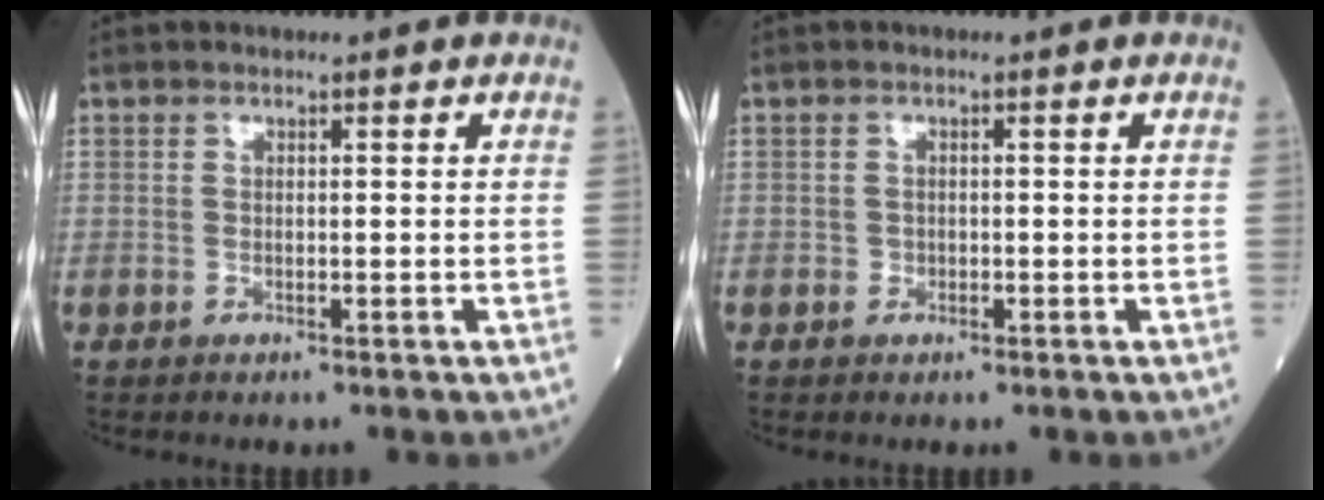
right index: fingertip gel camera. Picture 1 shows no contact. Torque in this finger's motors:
{"motor_torque": [-0.02, -0.13, -0.01, 0.01]}